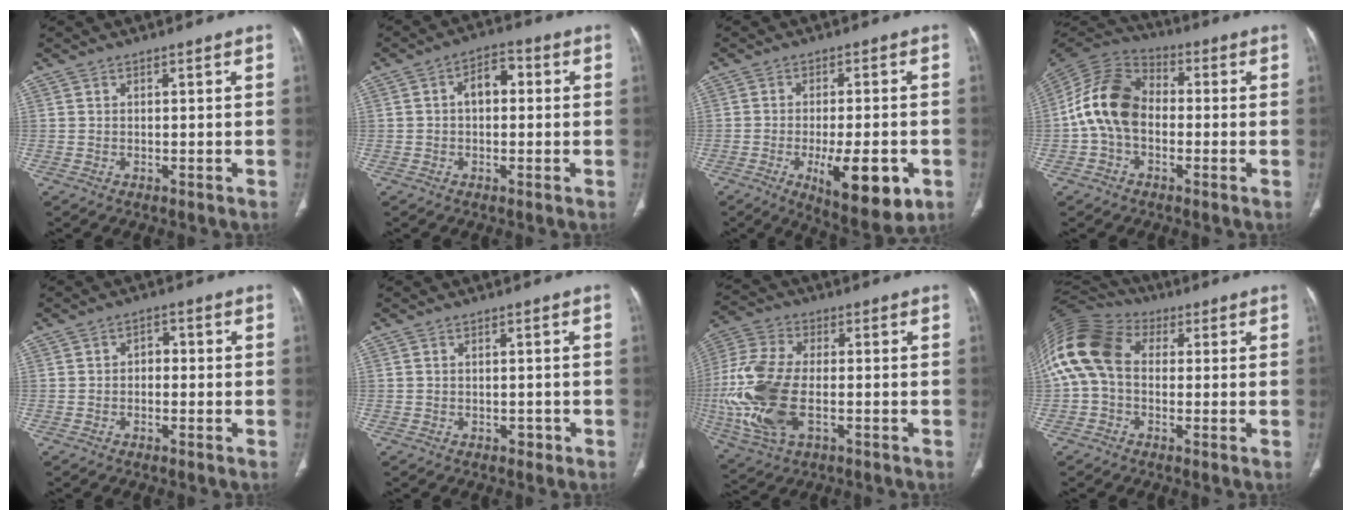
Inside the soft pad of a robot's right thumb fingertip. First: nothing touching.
{"total": 5.6, "force": [0.4, 3.5, 4.3], "torque": [-0.055, 0.023, -0.002]}
{"total": 13.5, "force": [-4.6, 4.6, 11.8], "torque": [-0.165, -0.006, -0.057]}
{"total": 13.5, "force": [-1.3, 9.4, 9.5], "torque": [-0.176, 0.035, -0.038]}
{"total": 2.4, "force": [-0.4, 1.8, 1.6], "torque": [-0.012, 0.014, -0.015]}
{"total": 1.0, "force": [-0.5, 0.8, 0.4], "torque": [-0.004, 0.002, -0.005]}
{"total": 17.4, "force": [-3.0, 9.1, 14.5], "torque": [-0.342, 0.002, -0.051]}
{"total": 15.1, "force": [1.3, 10.9, 10.4], "torque": [-0.219, 0.042, 0.014]}